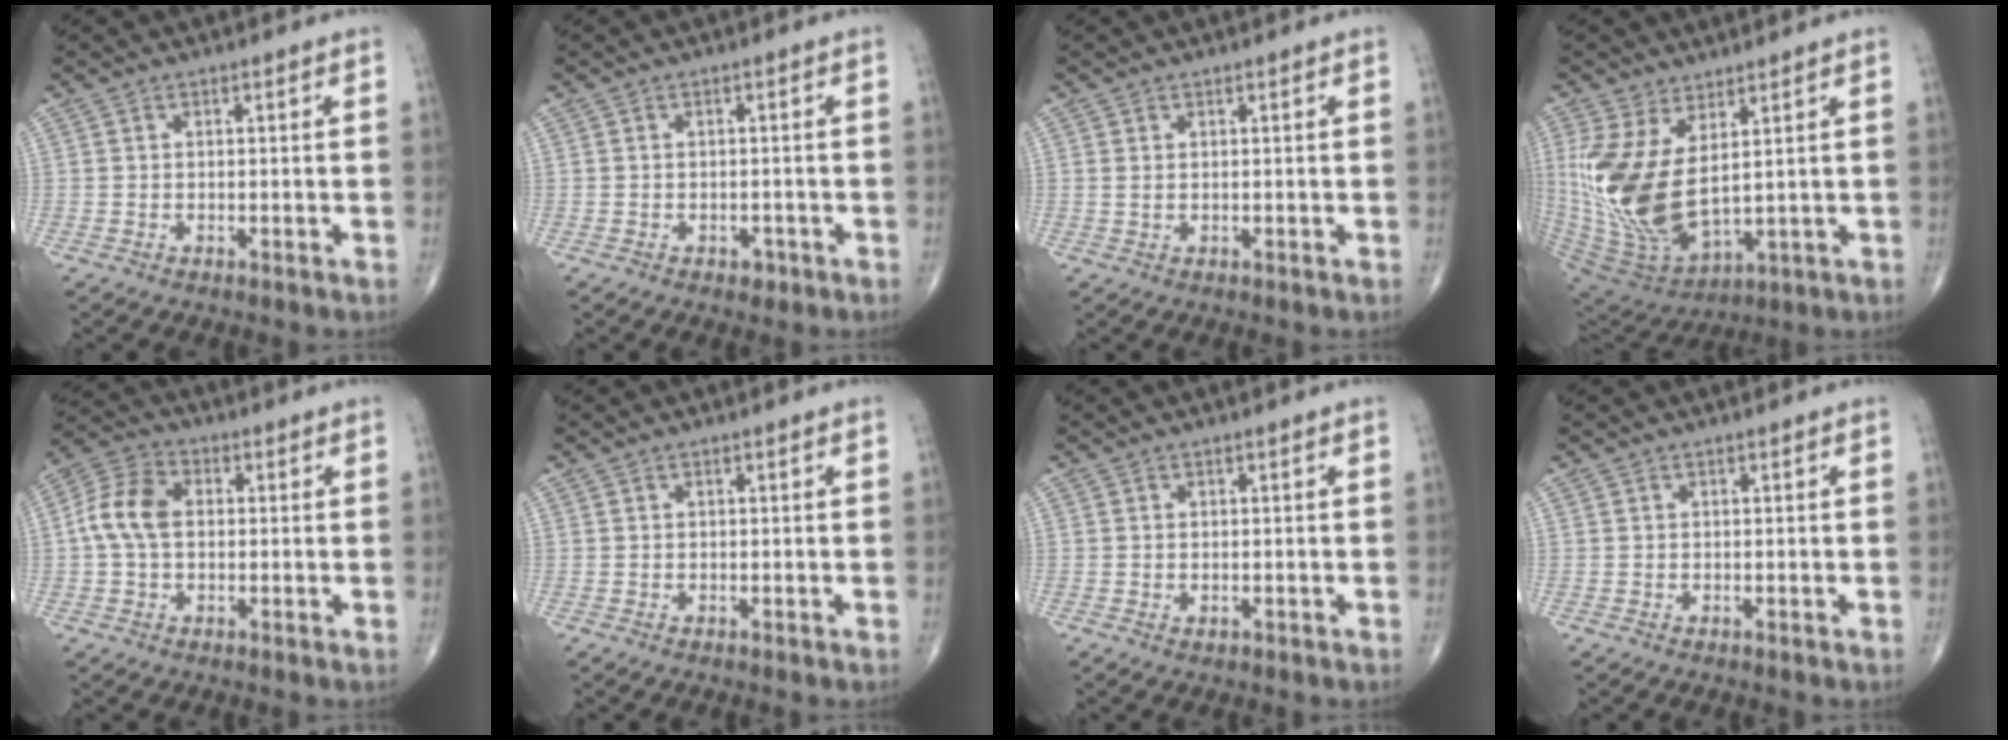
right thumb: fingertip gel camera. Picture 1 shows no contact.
{"total": 1.6, "force": [-0.9, 1.1, 0.8], "torque": [-0.007, 0.004, -0.011]}
{"total": 0.7, "force": [0.2, 0.3, 0.6], "torque": [-0.015, 0.004, 0.007]}
{"total": 16.3, "force": [3.2, 7.9, 13.9], "torque": [-0.304, -0.035, 0.085]}
{"total": 8.7, "force": [0.3, 5.9, 6.3], "torque": [-0.127, 0.027, -0.002]}
{"total": 0.0}
{"total": 0.8, "force": [-0.2, 0.5, 0.6], "torque": [-0.011, -0.001, 0.000]}
{"total": 0.0}